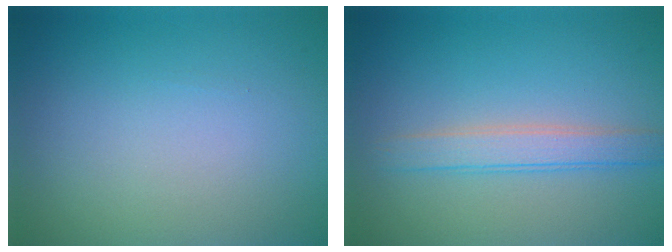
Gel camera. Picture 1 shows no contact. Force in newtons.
{"total": 2.7, "press": 2.7, "slide": 0.0}